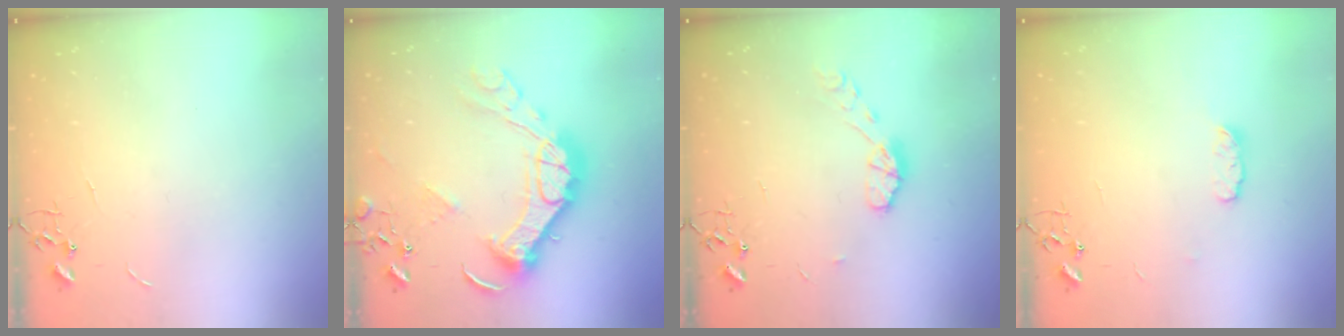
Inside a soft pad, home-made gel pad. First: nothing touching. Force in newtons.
{"total": 18.4, "press": 18.3, "slide": 1.6}
{"total": 7.5, "press": 7.5, "slide": 0.5}
{"total": 5.8, "press": 5.8, "slide": 0.3}